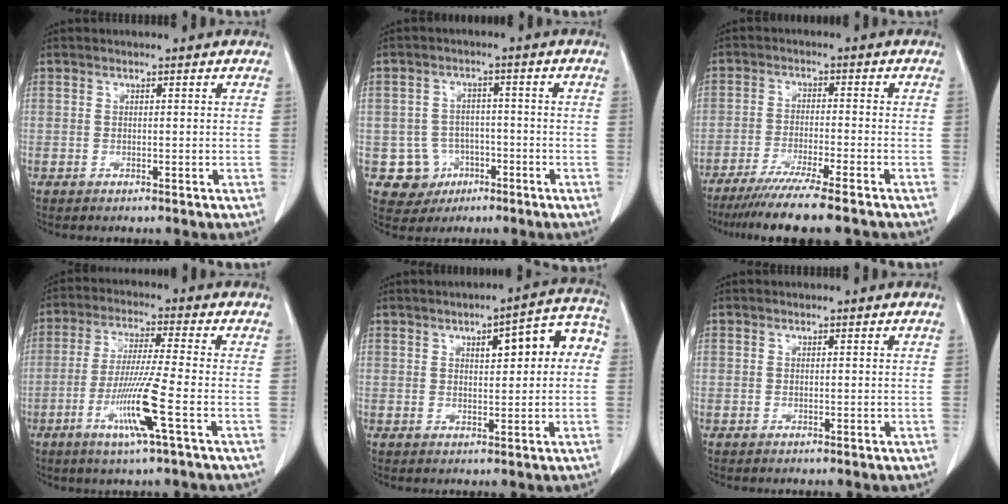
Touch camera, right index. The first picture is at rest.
{"total": 6.1, "force": [-2.1, 5.7, 0.5], "torque": [-0.002, 0.012, -0.026]}
{"total": 12.0, "force": [-10.0, -0.7, 6.6], "torque": [-0.090, -0.035, -0.158]}
{"total": 9.8, "force": [-3.7, -1.0, 9.1], "torque": [-0.178, -0.019, -0.074]}
{"total": 8.2, "force": [1.8, 2.6, 7.6], "torque": [-0.089, 0.033, 0.018]}
{"total": 0.0}